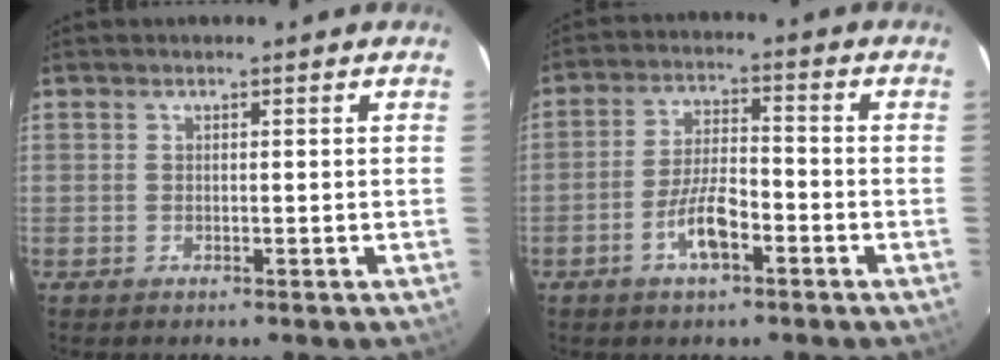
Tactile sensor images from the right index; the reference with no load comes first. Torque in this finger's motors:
{"motor_torque": [1.36, -0.58, 0.49, 0.09]}